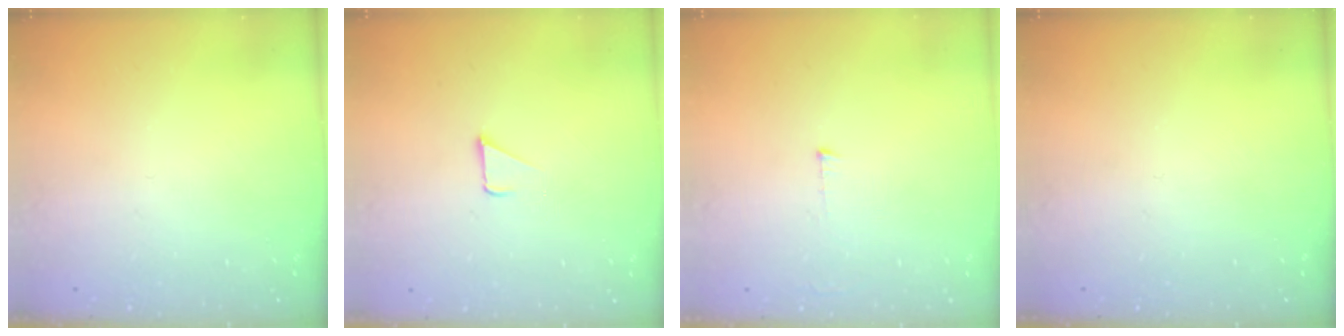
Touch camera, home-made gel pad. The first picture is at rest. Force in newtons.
{"total": 1.7, "press": 1.7, "slide": 0.1}
{"total": 3.0, "press": 3.0, "slide": 0.3}
{"total": 0.0}